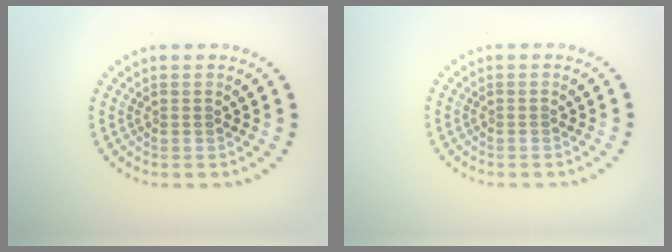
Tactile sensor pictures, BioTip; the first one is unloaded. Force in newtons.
{"total": 0.0}